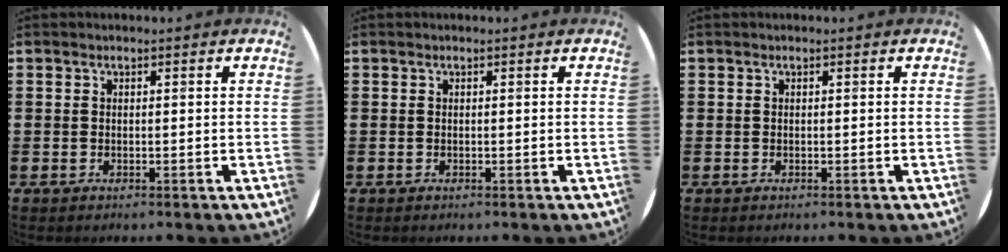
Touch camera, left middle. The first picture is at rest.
{"total": 0.0}
{"total": 0.0}